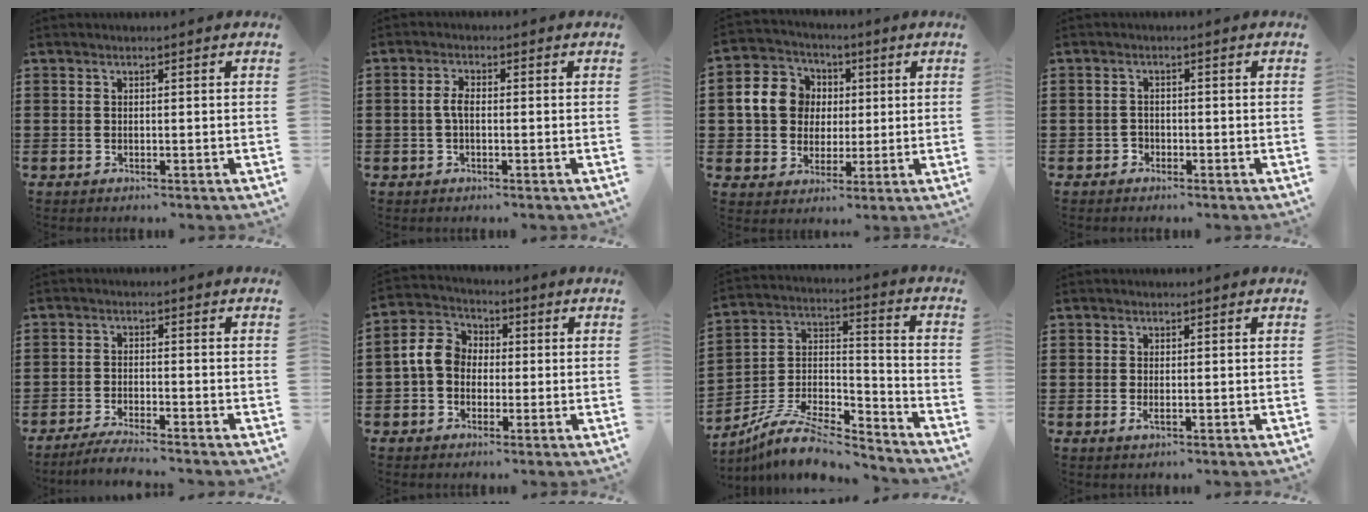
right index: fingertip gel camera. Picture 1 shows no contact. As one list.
[{"total": 2.5, "force": [-0.3, 1.0, 2.2], "torque": [-0.051, -0.001, -0.009]}, {"total": 8.9, "force": [1.0, 8.2, 3.4], "torque": [-0.105, 0.018, 0.018]}, {"total": 1.3, "force": [-0.9, 0.9, 0.2], "torque": [-0.007, 0.001, -0.021]}, {"total": 3.1, "force": [-3.0, -0.2, 0.9], "torque": [-0.016, 0.000, -0.059]}, {"total": 6.9, "force": [-0.3, 5.7, 3.9], "torque": [-0.107, 0.012, -0.010]}, {"total": 9.7, "force": [-8.2, 2.7, 4.3], "torque": [-0.086, 0.019, -0.164]}, {"total": 0.9, "force": [0.0, 0.3, 0.8], "torque": [-0.016, -0.001, 0.000]}]